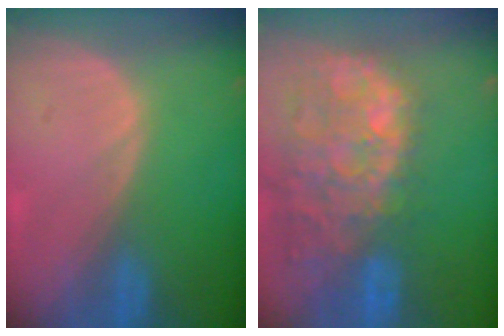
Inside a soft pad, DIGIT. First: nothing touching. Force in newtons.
{"total": 14.7, "press": 11.9, "slide": 8.7}